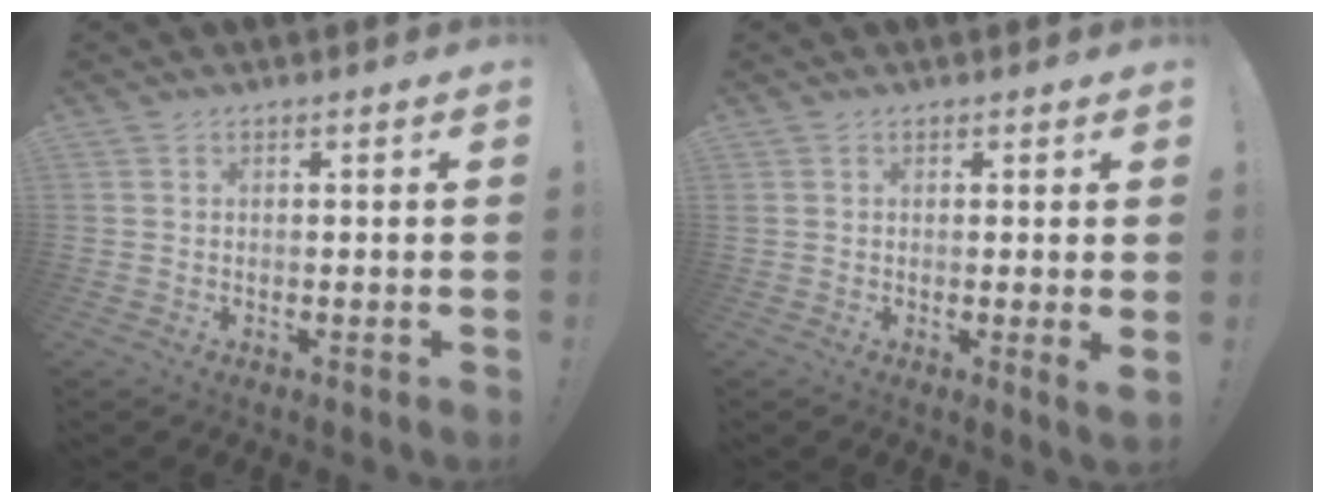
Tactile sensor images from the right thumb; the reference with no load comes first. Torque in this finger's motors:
{"motor_torque": [-0.03, 0.04, 0.44, 0.05, 0.00]}